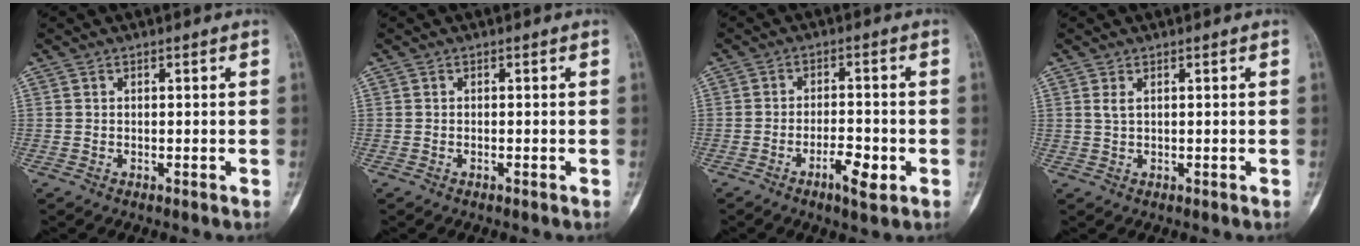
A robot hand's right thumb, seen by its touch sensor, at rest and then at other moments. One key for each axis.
{"total": 0.0}
{"total": 5.6, "fx": -2.5, "fy": 1.8, "fz": 4.7, "tx": -0.072, "ty": 0.011, "tz": -0.039}
{"total": 1.3, "fx": 0.6, "fy": 0.4, "fz": 1.0, "tx": -0.026, "ty": 0.005, "tz": 0.017}